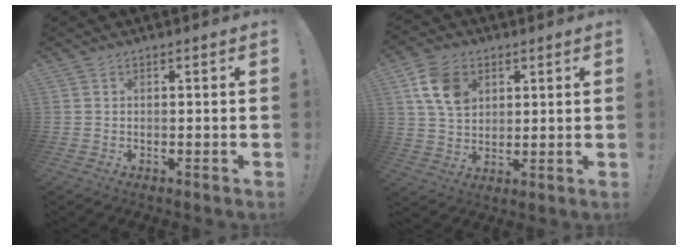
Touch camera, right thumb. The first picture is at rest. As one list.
[{"total": 11.7, "force": [4.7, 8.6, 6.5], "torque": [-0.105, -0.007, 0.091]}]